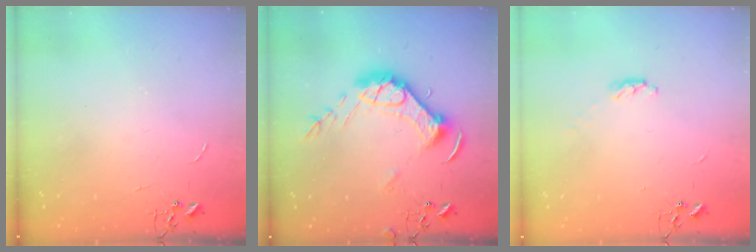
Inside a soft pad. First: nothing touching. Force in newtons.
{"total": 15.8, "press": 15.7, "slide": 1.6}
{"total": 3.2, "press": 3.2, "slide": 0.5}